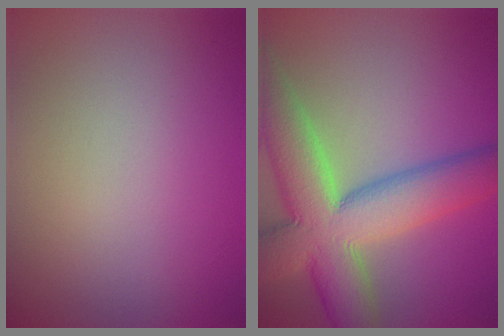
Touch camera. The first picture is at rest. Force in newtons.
{"total": 12.5, "press": 12.4, "slide": 1.0}